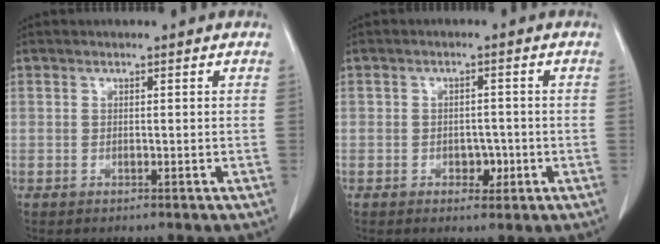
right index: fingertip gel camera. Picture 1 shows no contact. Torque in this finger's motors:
{"motor_torque": [-0.07, 0.05, -0.09, -0.01]}